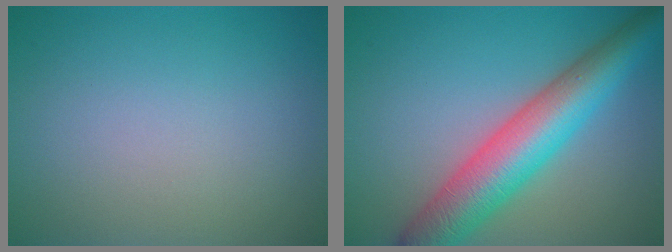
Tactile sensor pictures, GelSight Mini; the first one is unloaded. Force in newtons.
{"total": 8.4, "press": 8.4, "slide": 0.4}